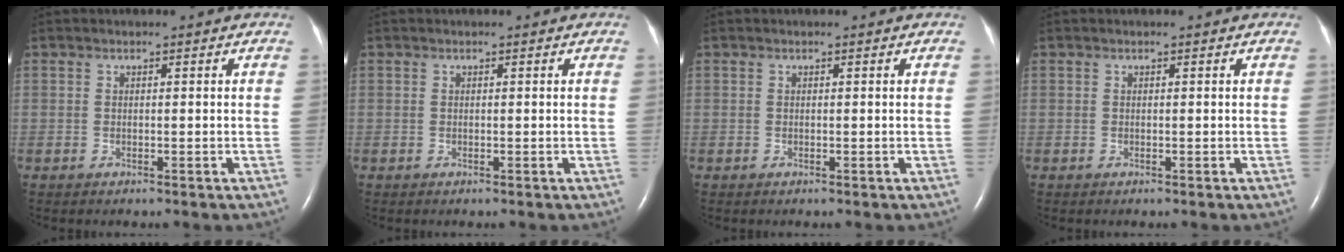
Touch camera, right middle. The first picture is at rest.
{"total": 0.0}
{"total": 0.0}
{"total": 0.0}